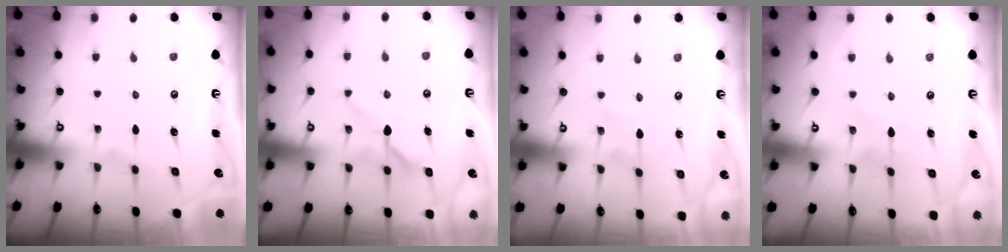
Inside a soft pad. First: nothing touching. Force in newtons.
{"total": 6.2, "press": 6.2, "slide": 0.6}
{"total": 2.6, "press": 2.5, "slide": 0.4}
{"total": 4.5, "press": 4.4, "slide": 0.4}